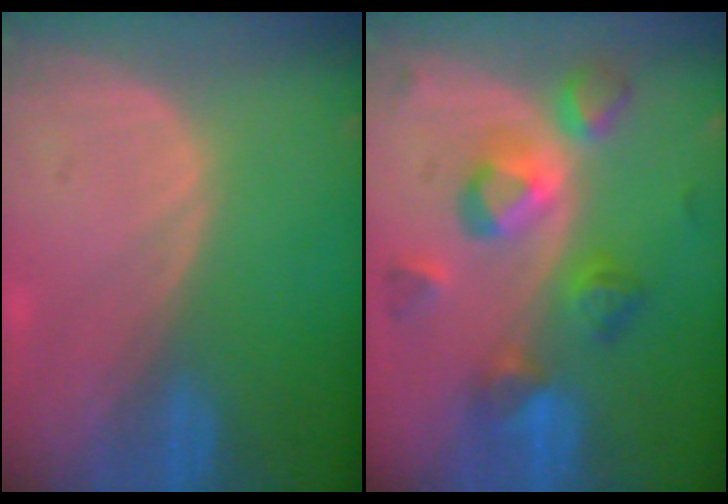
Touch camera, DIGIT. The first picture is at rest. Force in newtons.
{"total": 8.4, "press": 8.4, "slide": 0.3}